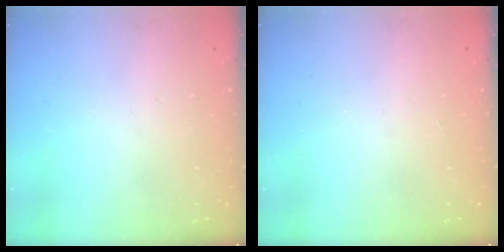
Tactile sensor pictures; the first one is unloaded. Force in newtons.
{"total": 0.0}